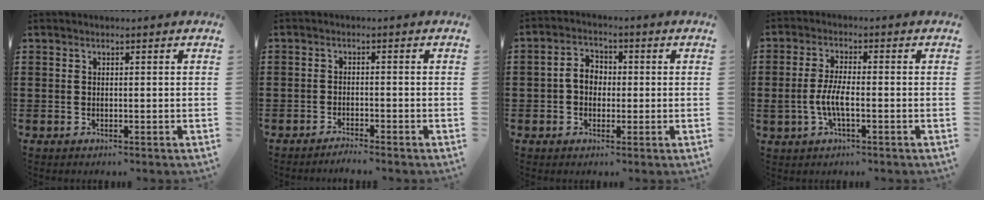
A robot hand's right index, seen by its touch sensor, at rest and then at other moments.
{"total": 1.7, "force": [-1.7, -0.3, 0.2], "torque": [-0.006, 0.000, -0.032]}
{"total": 4.1, "force": [-0.3, 3.1, 2.8], "torque": [-0.059, 0.011, -0.007]}
{"total": 4.6, "force": [-1.2, 1.5, 4.2], "torque": [-0.101, -0.005, -0.031]}